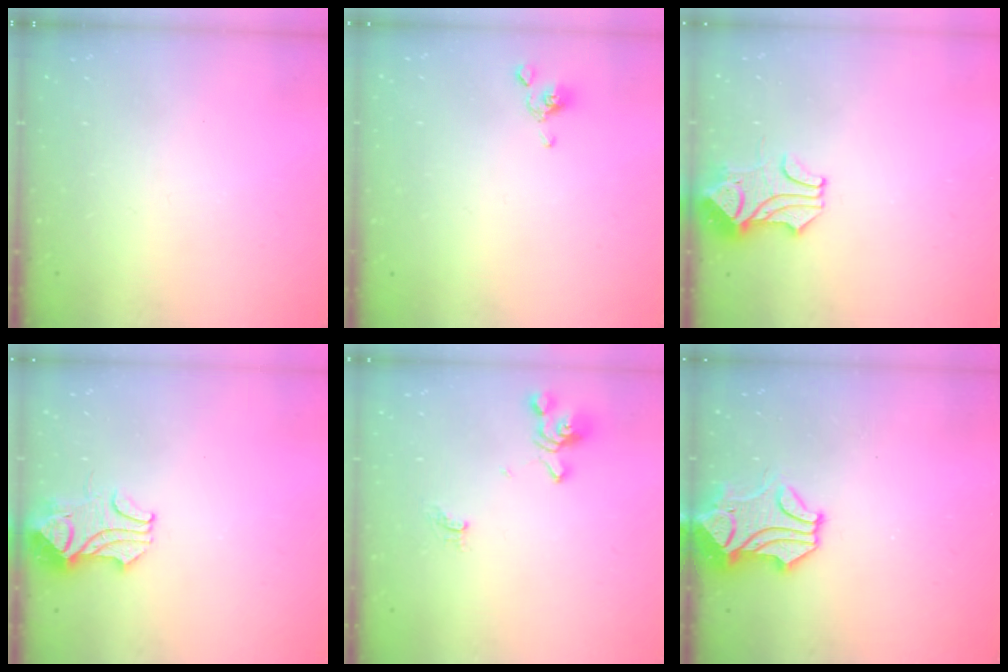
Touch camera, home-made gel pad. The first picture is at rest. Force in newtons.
{"total": 2.3, "press": 2.2, "slide": 0.5}
{"total": 2.2, "press": 1.8, "slide": 1.2}
{"total": 2.4, "press": 2.3, "slide": 0.8}
{"total": 2.6, "press": 2.5, "slide": 0.6}
{"total": 1.6, "press": 0.9, "slide": 1.3}